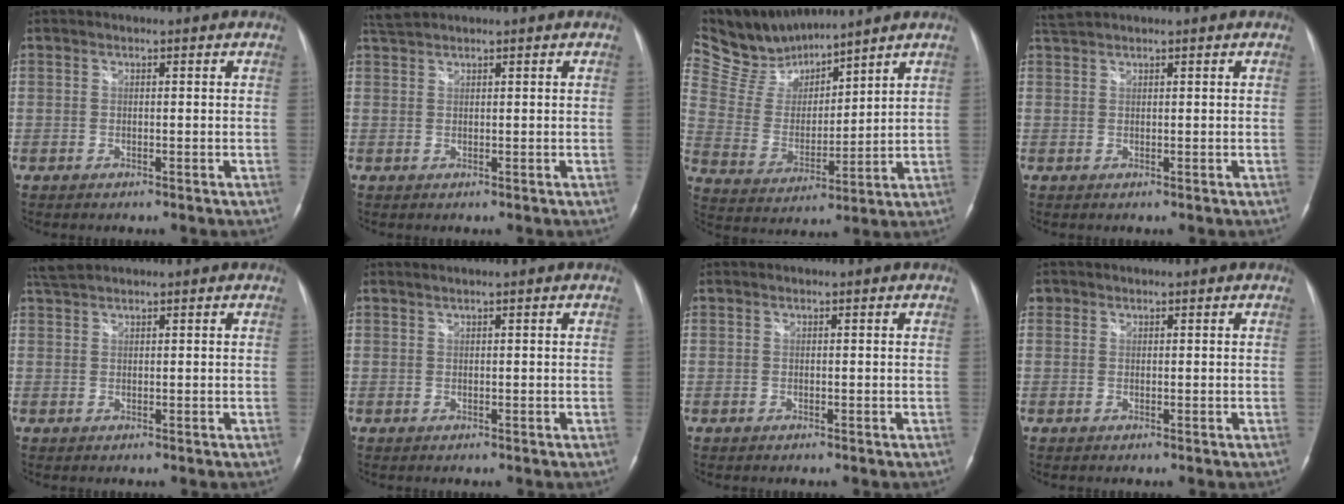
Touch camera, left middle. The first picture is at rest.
{"total": 2.0, "force": [1.9, -0.1, 0.3], "torque": [-0.014, 0.015, 0.043]}
{"total": 10.7, "force": [10.2, 2.1, 2.3], "torque": [-0.067, 0.014, 0.216]}
{"total": 1.8, "force": [1.7, -0.1, 0.3], "torque": [-0.013, 0.016, 0.040]}
{"total": 2.4, "force": [2.3, 0.1, 0.6], "torque": [-0.020, 0.016, 0.048]}
{"total": 0.8, "force": [0.7, -0.2, 0.4], "torque": [-0.012, 0.008, 0.018]}
{"total": 0.0}
{"total": 1.0, "force": [0.5, 0.8, 0.1], "torque": [0.006, 0.003, 0.006]}